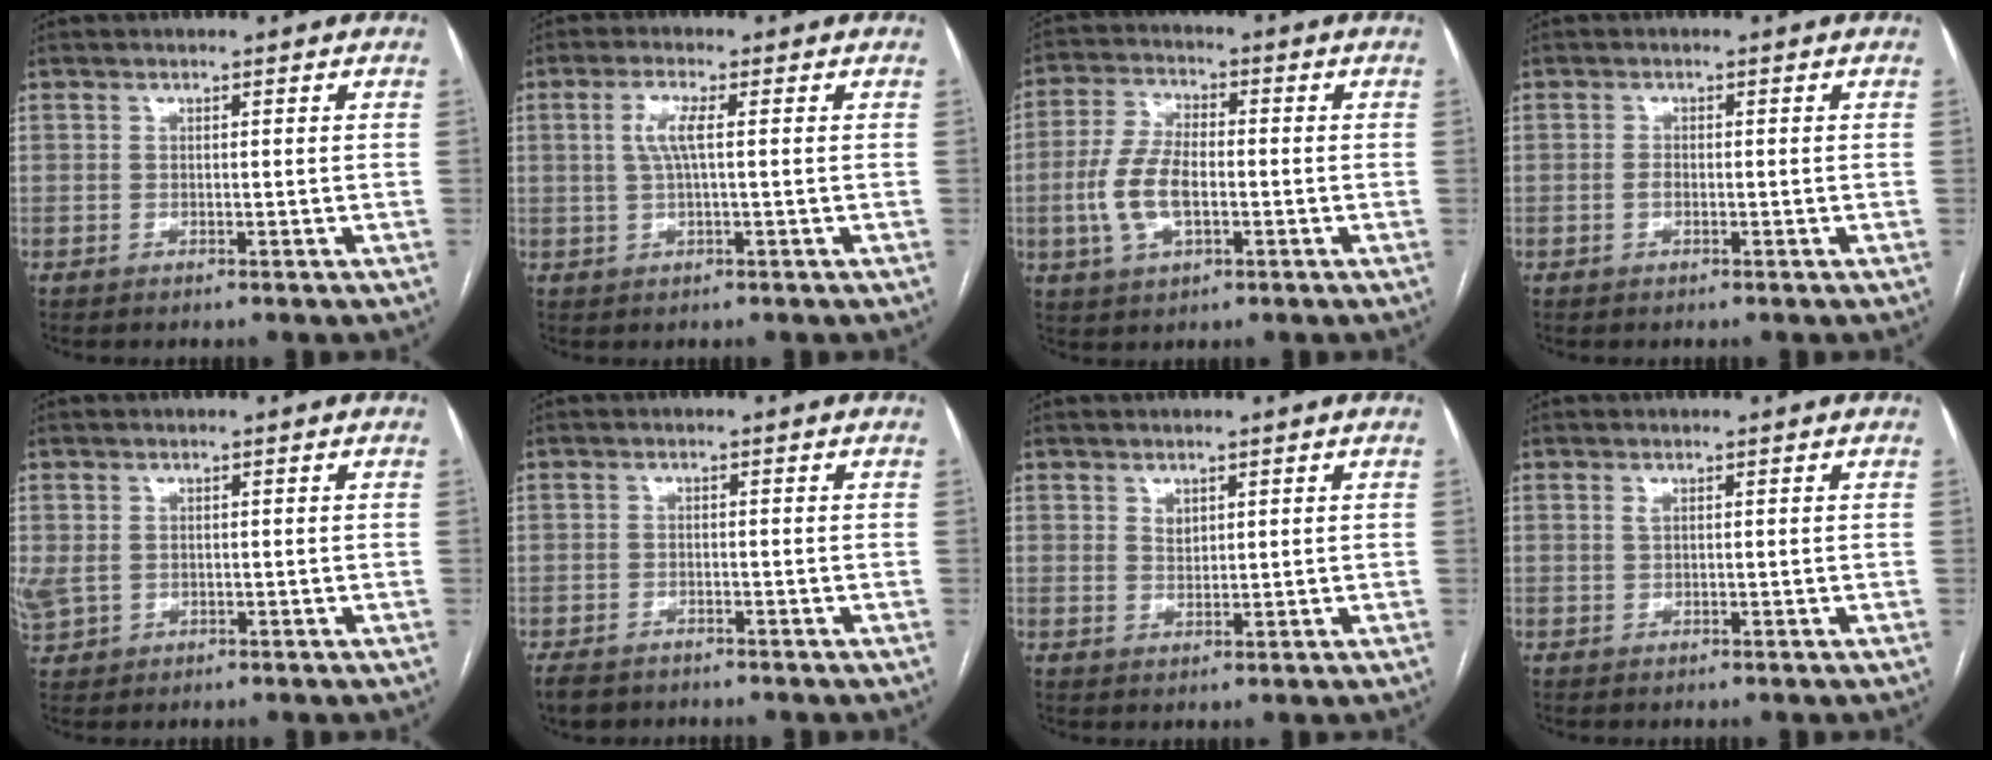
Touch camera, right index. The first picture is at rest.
{"total": 3.8, "force": [0.7, 0.4, 3.7], "torque": [-0.077, 0.006, 0.014]}
{"total": 9.0, "force": [-1.7, 4.2, 7.8], "torque": [-0.178, 0.007, -0.030]}
{"total": 1.1, "force": [-0.3, 0.5, 0.9], "torque": [-0.019, 0.001, -0.005]}
{"total": 2.9, "force": [0.2, 2.5, 1.6], "torque": [-0.050, 0.004, 0.016]}
{"total": 4.7, "force": [-3.7, 2.4, 1.6], "torque": [-0.030, -0.006, -0.057]}
{"total": 1.6, "force": [1.0, 0.9, 0.8], "torque": [-0.014, -0.002, 0.023]}
{"total": 0.6, "force": [0.3, 0.1, 0.5], "torque": [-0.016, 0.000, 0.008]}